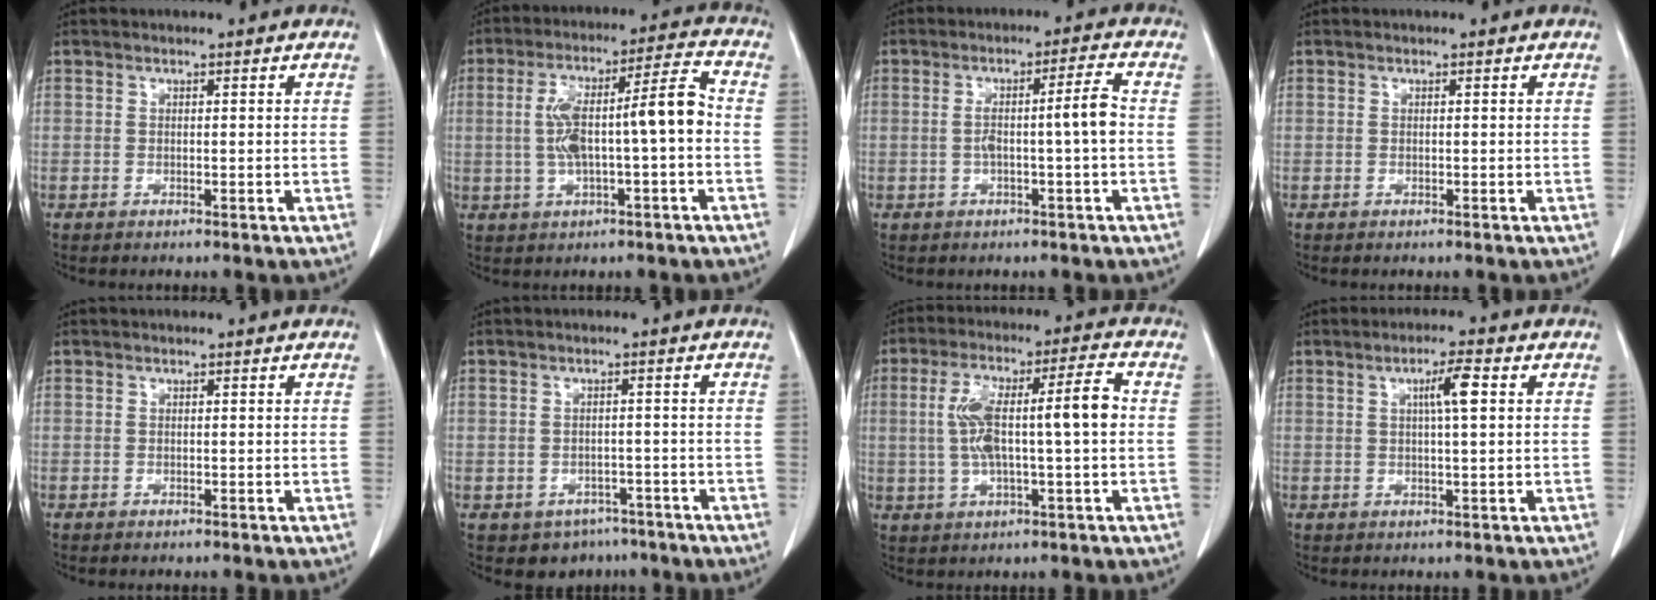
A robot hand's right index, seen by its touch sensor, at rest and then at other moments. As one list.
[{"total": 11.6, "force": [-0.6, 1.6, 11.5], "torque": [-0.204, 0.032, -0.008]}, {"total": 5.5, "force": [-0.5, -0.4, 5.5], "torque": [-0.092, 0.015, -0.006]}, {"total": 0.0}, {"total": 0.0}, {"total": 5.2, "force": [-3.5, 3.9, 0.5], "torque": [0.004, 0.012, -0.042]}, {"total": 11.8, "force": [0.6, 2.0, 11.6], "torque": [-0.213, 0.031, 0.011]}, {"total": 4.2, "force": [1.1, 0.1, 4.0], "torque": [-0.069, 0.003, 0.018]}]